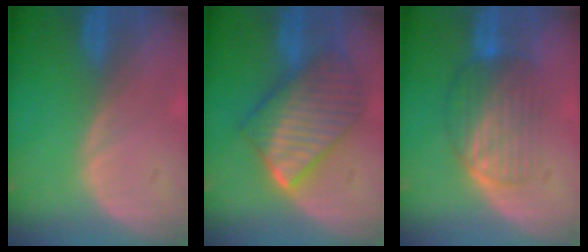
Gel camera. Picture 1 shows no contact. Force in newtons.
{"total": 10.1, "press": 10.1, "slide": 0.8}
{"total": 6.7, "press": 6.4, "slide": 1.8}